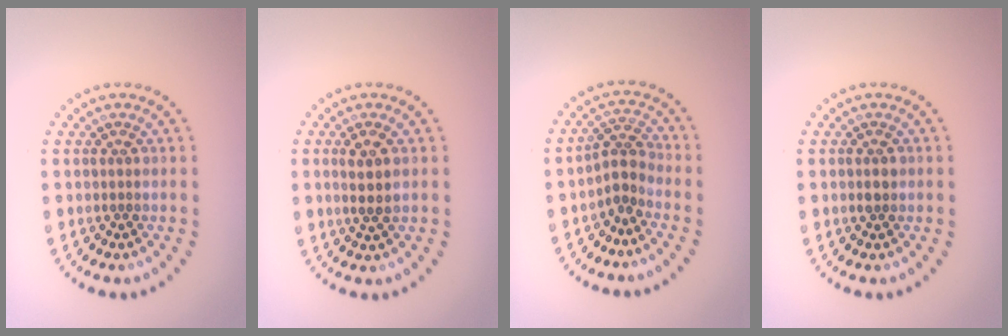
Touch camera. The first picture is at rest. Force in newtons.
{"total": 2.1, "press": 1.9, "slide": 0.8}
{"total": 2.3, "press": 1.6, "slide": 1.7}
{"total": 0.9, "press": 0.8, "slide": 0.2}